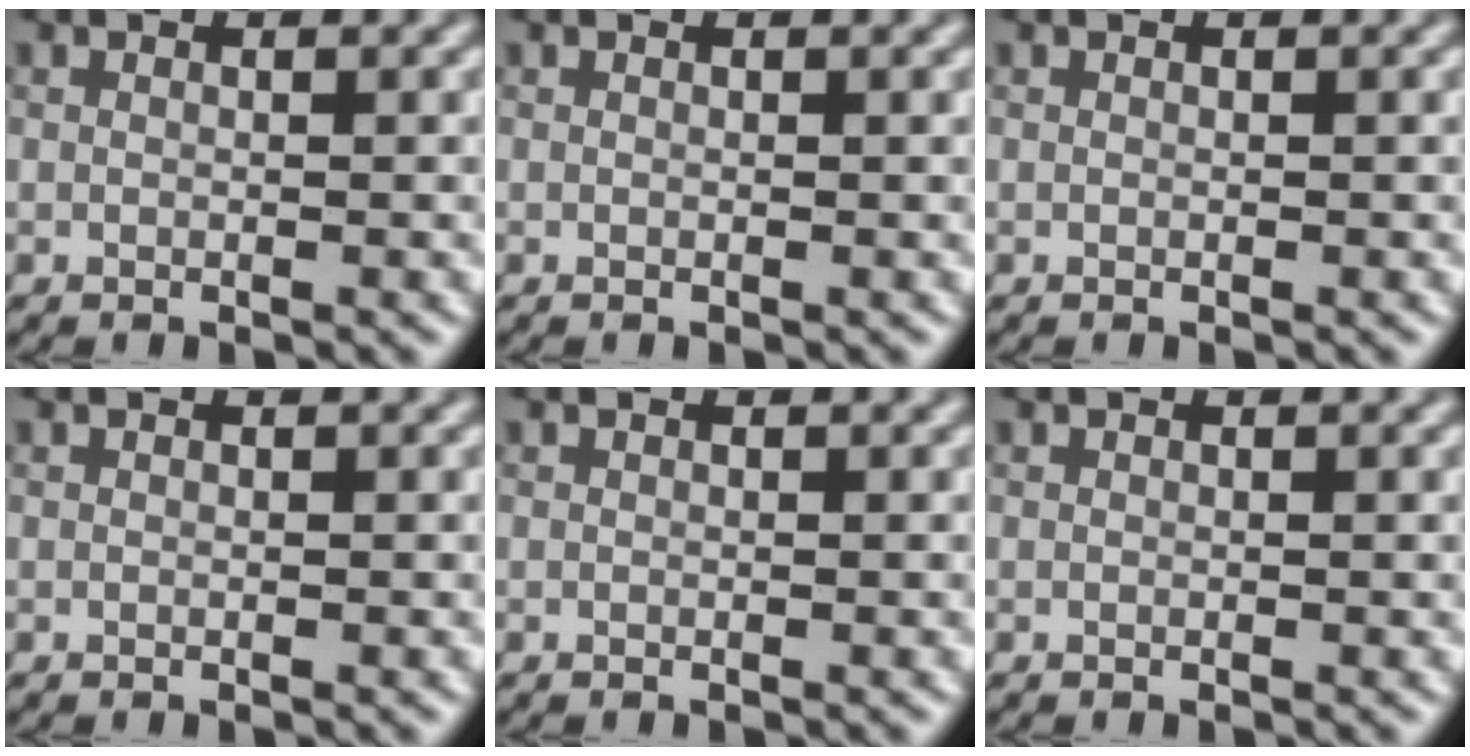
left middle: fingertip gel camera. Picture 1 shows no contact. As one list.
[{"total": 0.0}, {"total": 0.0}, {"total": 0.0}, {"total": 0.0}, {"total": 0.0}]